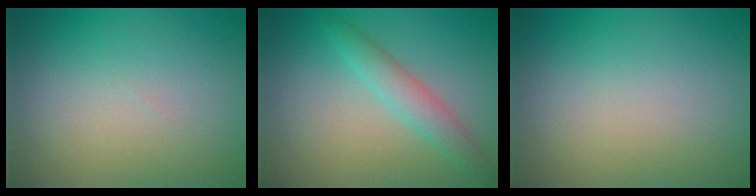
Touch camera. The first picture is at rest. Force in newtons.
{"total": 2.6, "press": 2.6, "slide": 0.0}
{"total": 0.0}